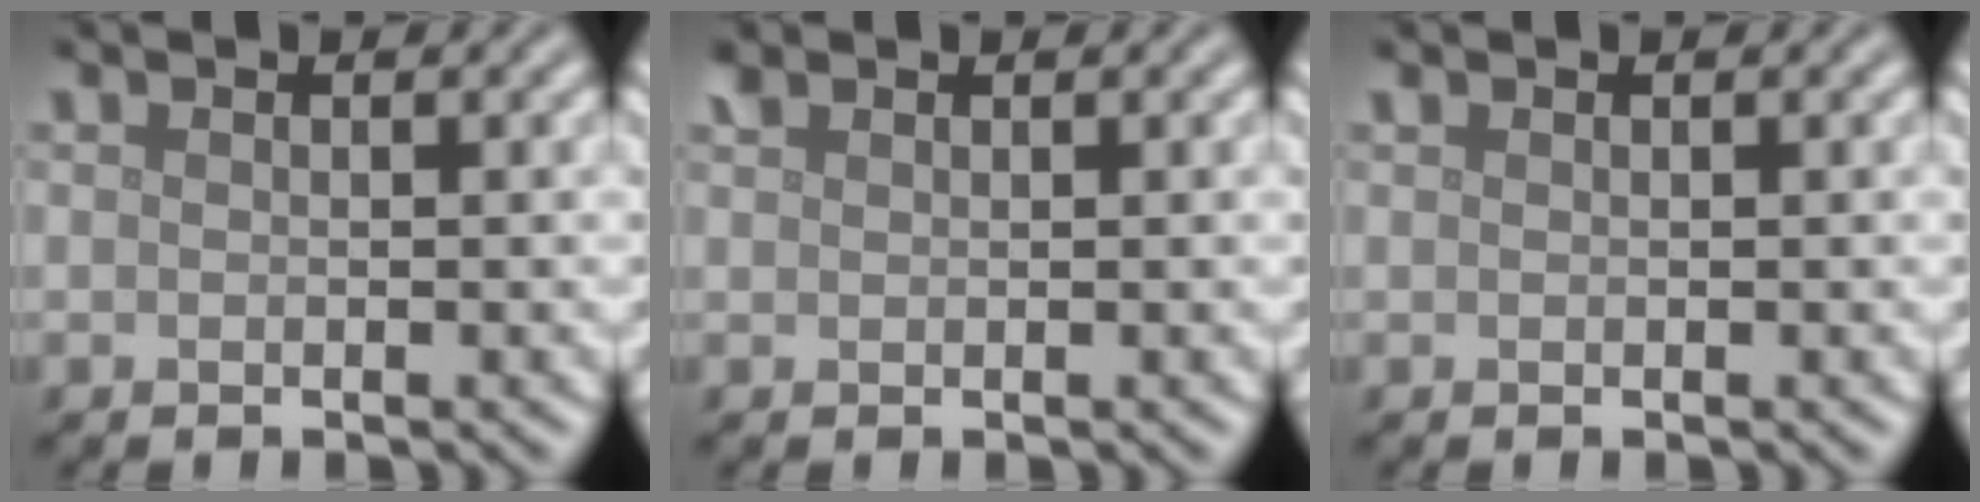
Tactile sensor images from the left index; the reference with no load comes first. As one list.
[{"total": 0.8, "force": [0.7, 0.3, 0.2], "torque": [-0.006, 0.004, 0.016]}, {"total": 0.0}]